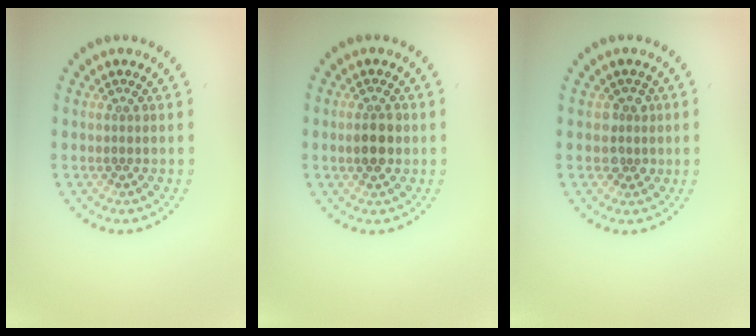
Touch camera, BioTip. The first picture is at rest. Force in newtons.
{"total": 2.7, "press": 2.7, "slide": 0.1}
{"total": 1.8, "press": 1.5, "slide": 0.9}